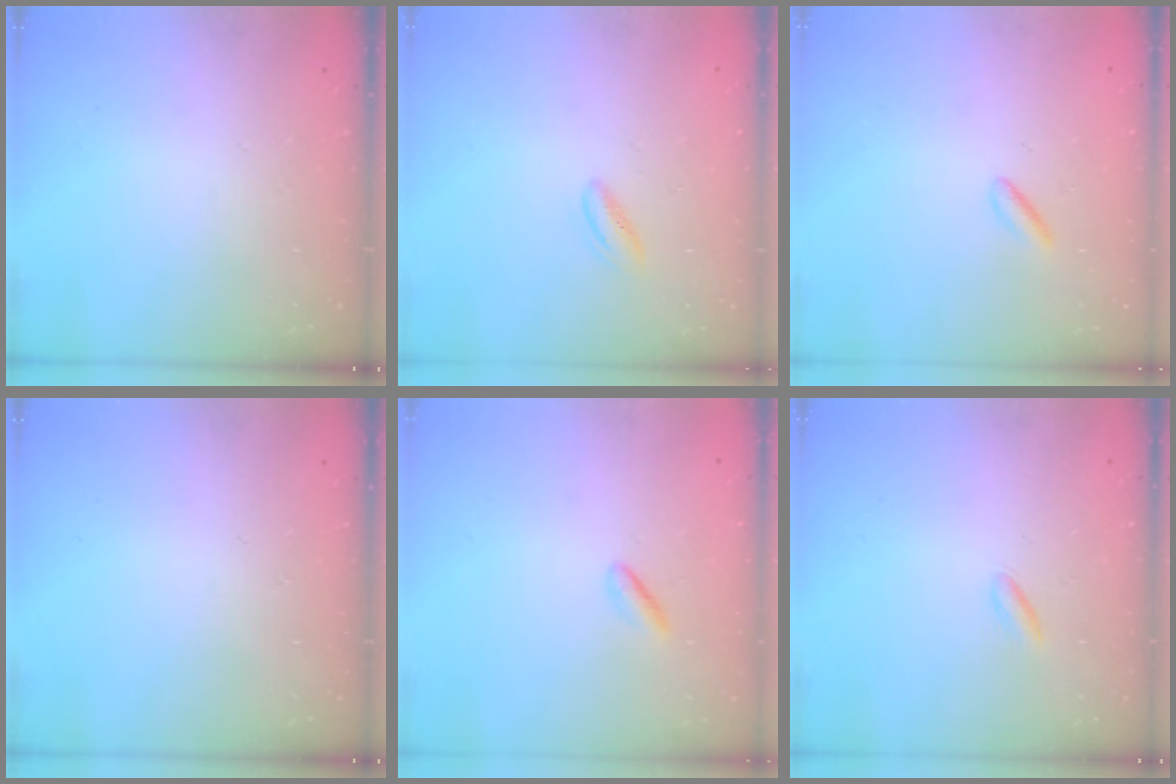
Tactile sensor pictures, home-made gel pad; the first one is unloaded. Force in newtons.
{"total": 3.1, "press": 3.0, "slide": 0.7}
{"total": 0.8, "press": 0.6, "slide": 0.6}
{"total": 0.0}
{"total": 1.0, "press": 0.7, "slide": 0.7}
{"total": 2.6, "press": 2.5, "slide": 0.7}